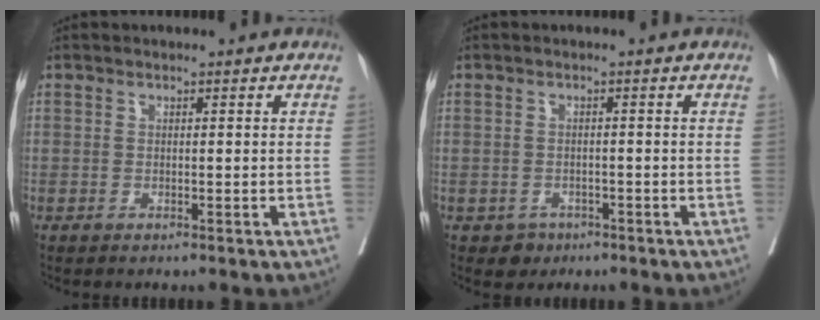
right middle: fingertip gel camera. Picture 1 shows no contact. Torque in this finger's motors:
{"motor_torque": [-0.04, -0.12, -0.01, -0.01]}